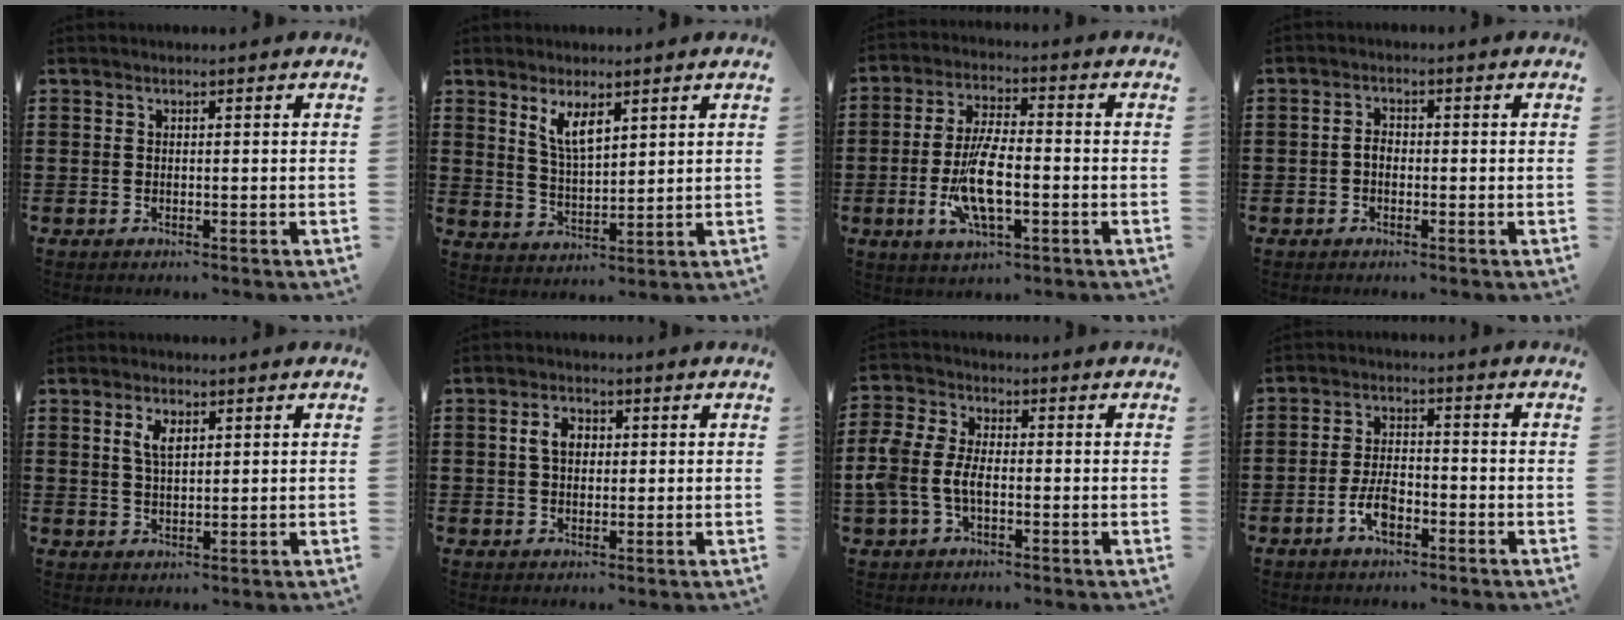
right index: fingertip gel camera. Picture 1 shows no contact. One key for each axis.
{"total": 5.0, "fx": 3.0, "fy": 1.8, "fz": 3.6, "tx": -0.078, "ty": 0.003, "tz": 0.052}
{"total": 10.0, "fx": -2.3, "fy": 3.2, "fz": 9.2, "tx": -0.189, "ty": -0.011, "tz": -0.042}
{"total": 2.0, "fx": -0.5, "fy": 1.3, "fz": 1.4, "tx": -0.035, "ty": 0.002, "tz": -0.013}
{"total": 3.5, "fx": 1.4, "fy": 1.6, "fz": 2.7, "tx": -0.059, "ty": 0.007, "tz": 0.025}
{"total": 3.7, "fx": 0.6, "fy": 2.4, "fz": 2.7, "tx": -0.059, "ty": 0.014, "tz": 0.007}
{"total": 5.6, "fx": -1.6, "fy": 3.4, "fz": 4.1, "tx": -0.116, "ty": -0.004, "tz": -0.042}
{"total": 5.1, "fx": -2.5, "fy": 2.3, "fz": 3.8, "tx": -0.090, "ty": -0.002, "tz": -0.052}